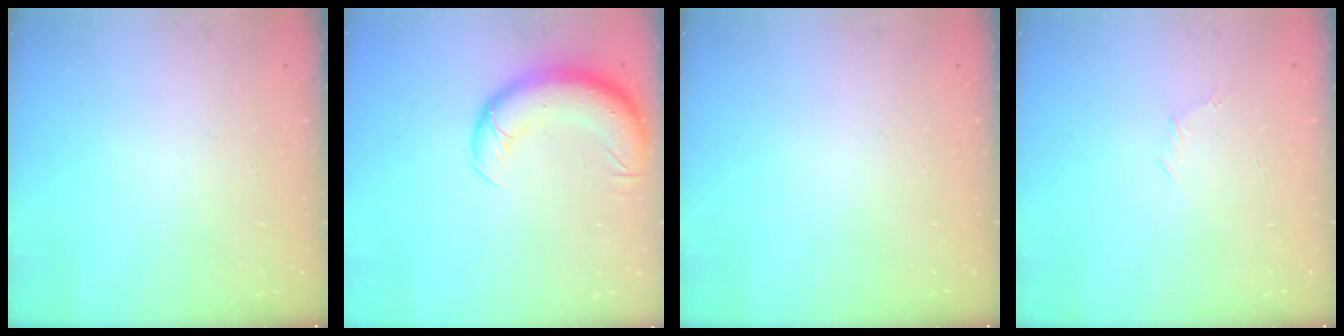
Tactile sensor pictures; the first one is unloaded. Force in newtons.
{"total": 13.0, "press": 12.6, "slide": 3.2}
{"total": 0.0}
{"total": 3.4, "press": 3.3, "slide": 0.9}